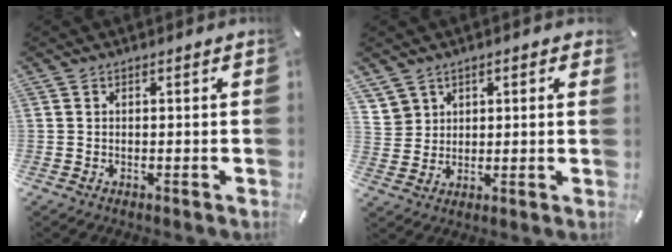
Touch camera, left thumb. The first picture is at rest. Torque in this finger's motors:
{"motor_torque": [1.05, -0.80, 0.11, -0.19, -0.04]}